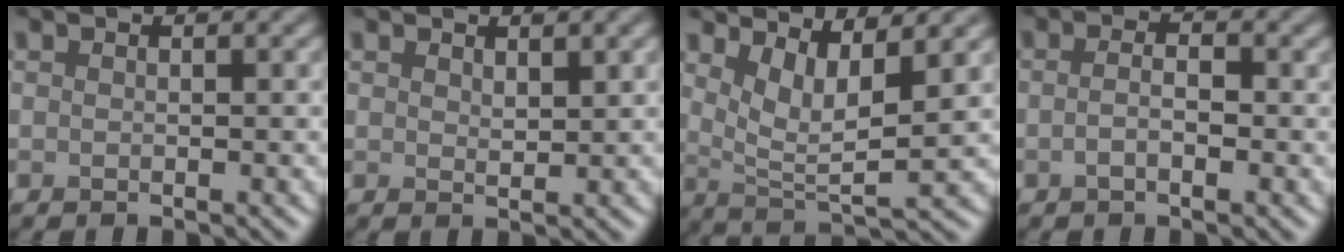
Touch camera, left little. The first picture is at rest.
{"total": 1.7, "force": [1.1, 0.6, 1.1], "torque": [-0.019, -0.004, 0.023]}
{"total": 5.0, "force": [2.5, 1.5, 4.1], "torque": [-0.079, -0.011, 0.050]}
{"total": 2.0, "force": [-0.4, 0.7, 1.8], "torque": [-0.028, -0.003, -0.013]}